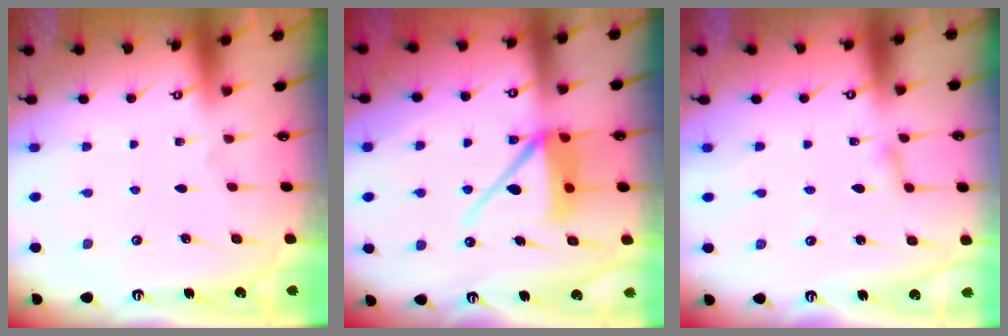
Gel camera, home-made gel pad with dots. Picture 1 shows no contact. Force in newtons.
{"total": 11.6, "press": 11.5, "slide": 1.8}
{"total": 2.7, "press": 2.7, "slide": 0.2}